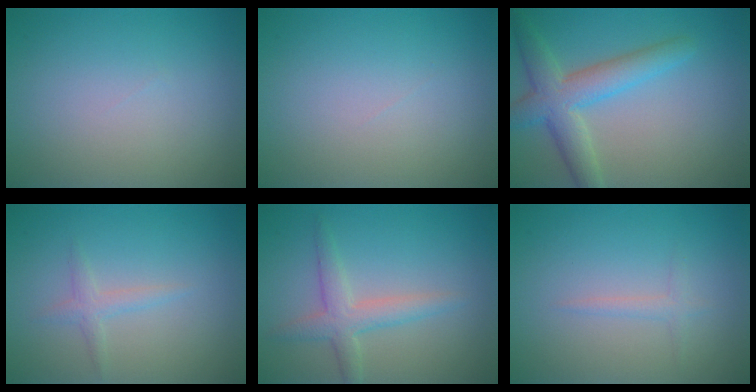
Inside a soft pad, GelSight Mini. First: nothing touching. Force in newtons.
{"total": 0.0}
{"total": 5.0, "press": 5.0, "slide": 0.2}
{"total": 1.3, "press": 1.3, "slide": 0.1}
{"total": 2.9, "press": 2.9, "slide": 0.1}
{"total": 1.3, "press": 1.3, "slide": 0.0}